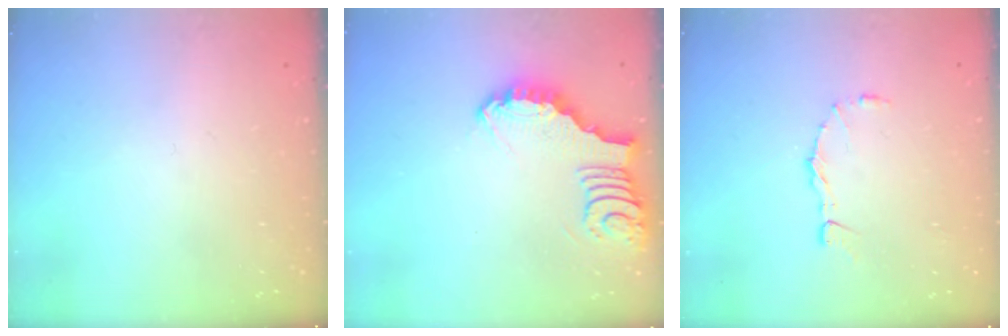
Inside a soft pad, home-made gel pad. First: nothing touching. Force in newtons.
{"total": 3.7, "press": 3.7, "slide": 0.2}
{"total": 6.4, "press": 6.4, "slide": 0.7}